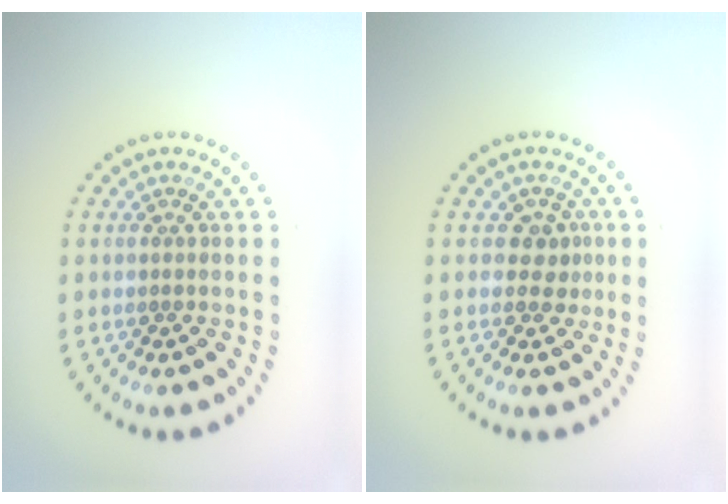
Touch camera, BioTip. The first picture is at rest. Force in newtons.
{"total": 1.9, "press": 1.6, "slide": 1.0}